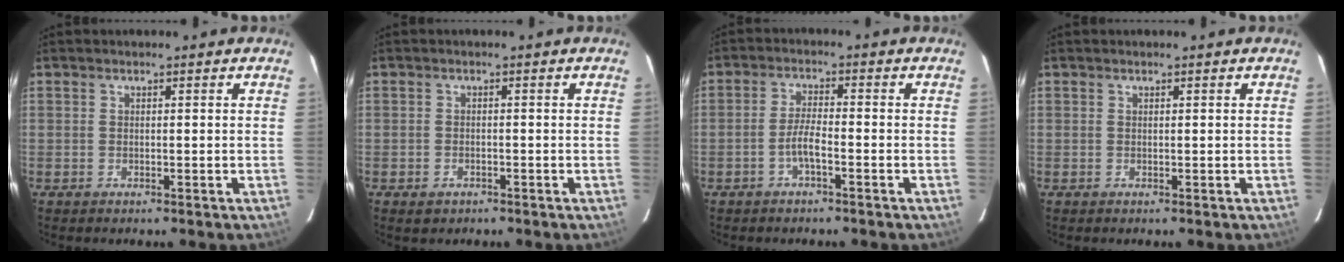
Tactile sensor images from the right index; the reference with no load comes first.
{"total": 2.0, "force": [-1.1, 1.5, 0.7], "torque": [-0.015, 0.000, -0.013]}
{"total": 3.5, "force": [-1.8, 0.6, 3.0], "torque": [-0.066, 0.004, -0.036]}
{"total": 0.0}